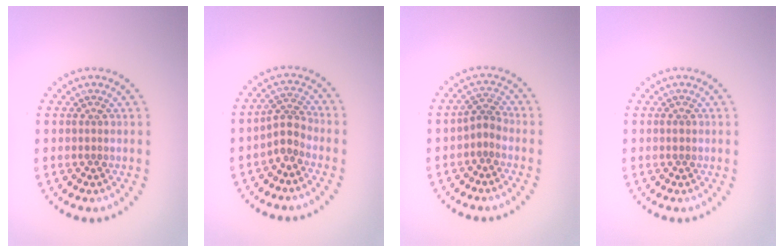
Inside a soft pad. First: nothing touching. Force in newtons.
{"total": 2.2, "press": 1.5, "slide": 1.6}
{"total": 1.6, "press": 1.1, "slide": 1.2}
{"total": 0.6, "press": 0.6, "slide": 0.1}